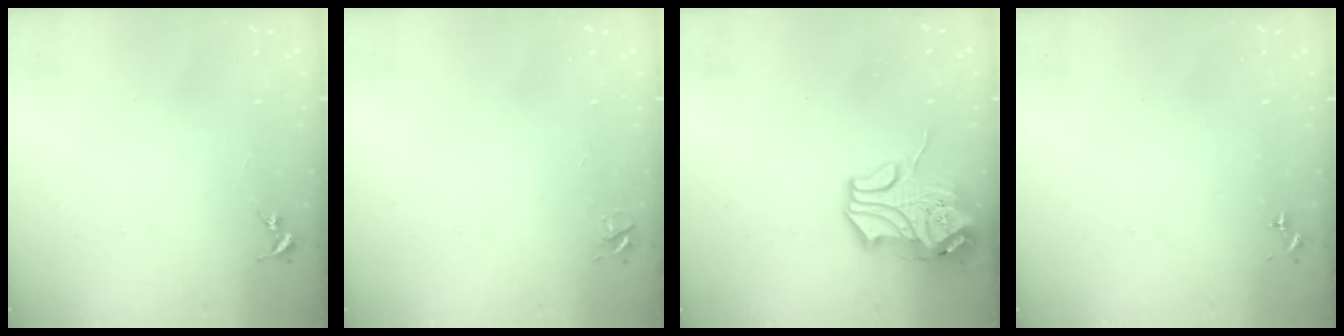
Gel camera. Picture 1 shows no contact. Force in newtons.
{"total": 4.7, "press": 4.7, "slide": 0.6}
{"total": 14.0, "press": 13.8, "slide": 2.1}
{"total": 0.0}